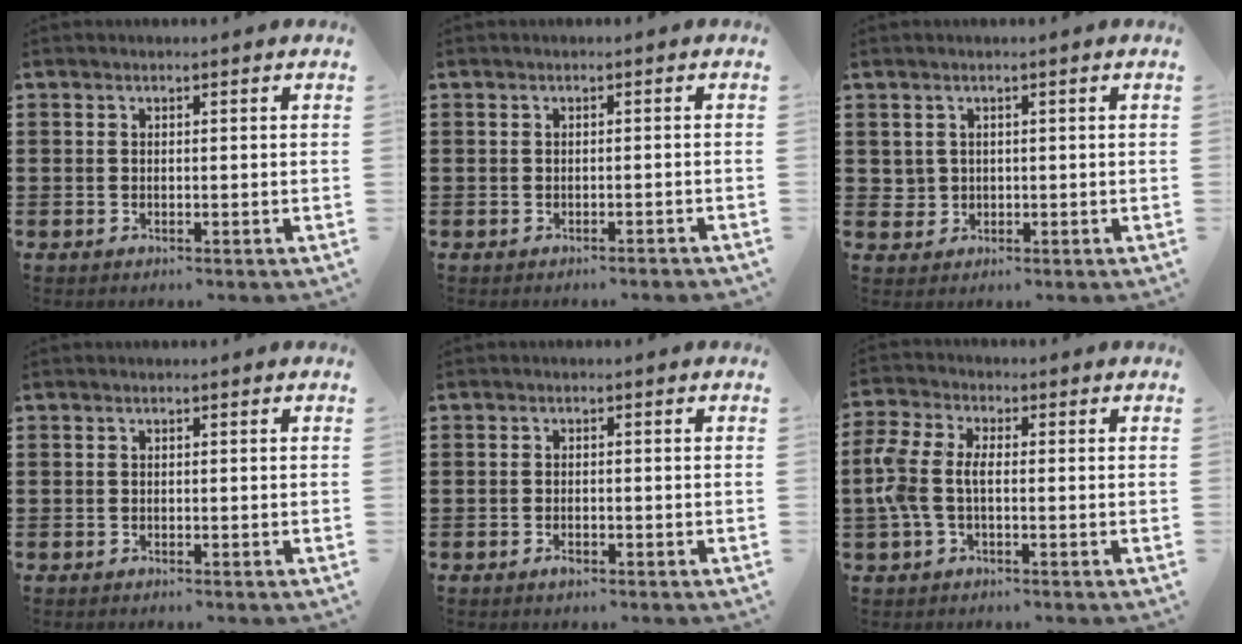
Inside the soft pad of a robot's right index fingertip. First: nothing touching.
{"total": 0.7, "force": [-0.7, -0.1, 0.2], "torque": [-0.006, -0.004, -0.012]}
{"total": 1.6, "force": [0.4, 1.5, 0.2], "torque": [-0.010, 0.008, 0.006]}
{"total": 0.0}
{"total": 1.3, "force": [-0.8, 0.5, 0.9], "torque": [-0.018, -0.003, -0.014]}
{"total": 5.2, "force": [-0.9, 2.8, 4.3], "torque": [-0.120, -0.006, -0.029]}